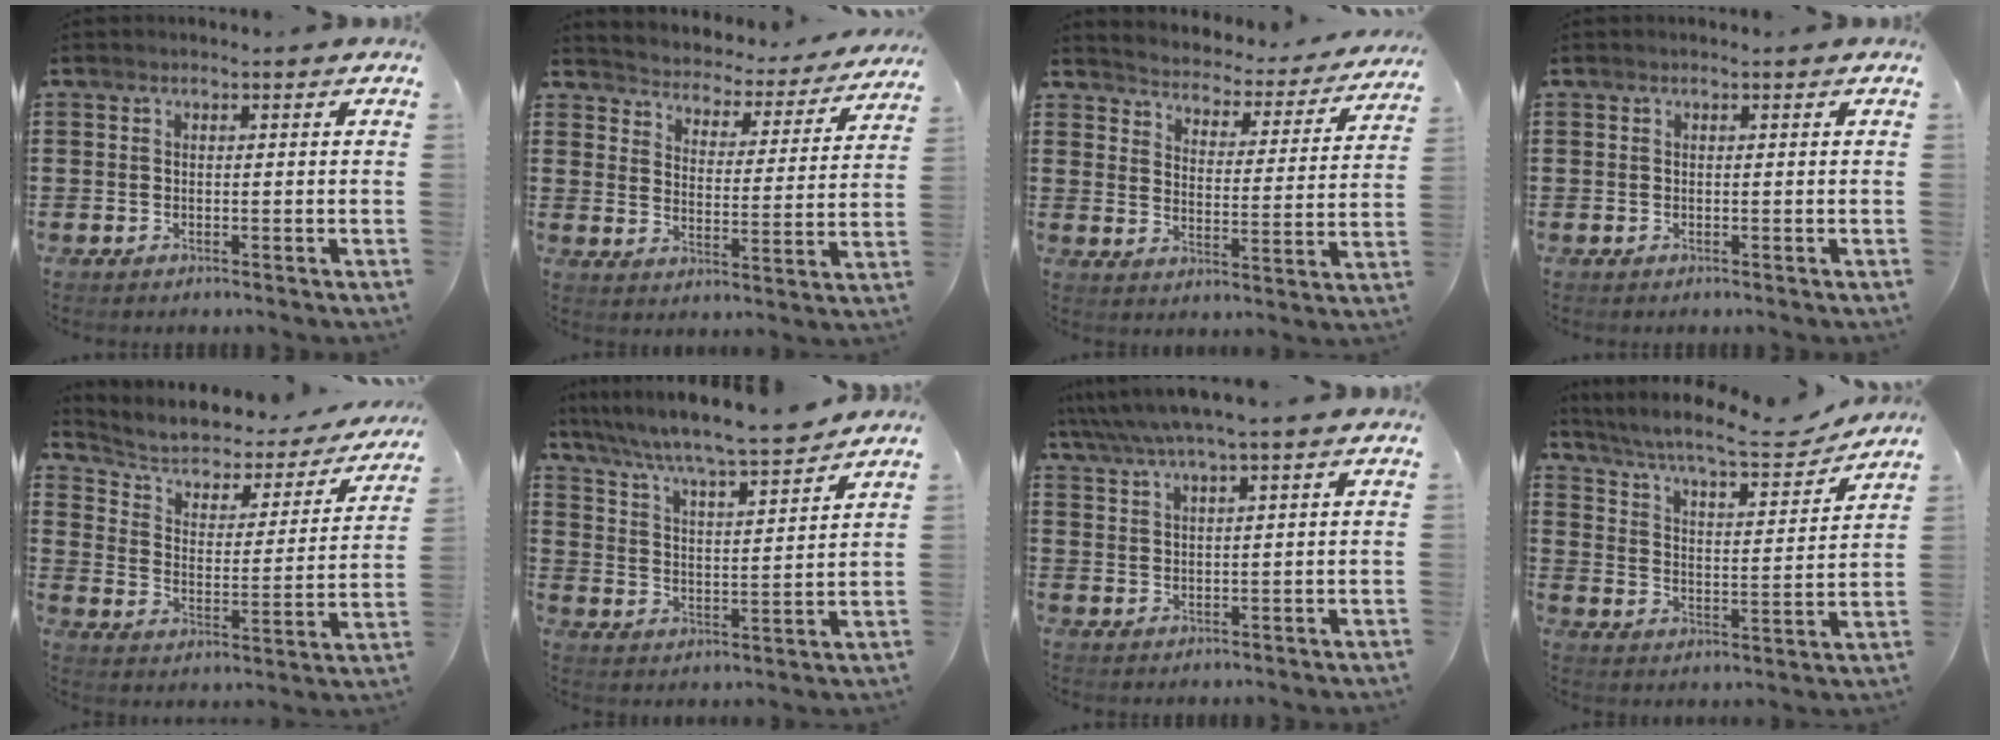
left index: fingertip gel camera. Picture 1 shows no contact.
{"total": 3.0, "force": [2.9, 0.2, -0.3], "torque": [-0.017, -0.034, 0.040]}
{"total": 2.8, "force": [2.8, 0.2, -0.3], "torque": [-0.018, -0.034, 0.039]}
{"total": 0.0}
{"total": 4.1, "force": [2.9, 2.3, 1.8], "torque": [-0.055, -0.023, 0.044]}
{"total": 6.3, "force": [5.8, -0.2, 2.5], "torque": [-0.074, -0.039, 0.095]}
{"total": 4.5, "force": [3.6, -0.2, 2.7], "torque": [-0.062, -0.009, 0.062]}
{"total": 8.5, "force": [7.4, 0.3, 4.1], "torque": [-0.109, -0.039, 0.123]}